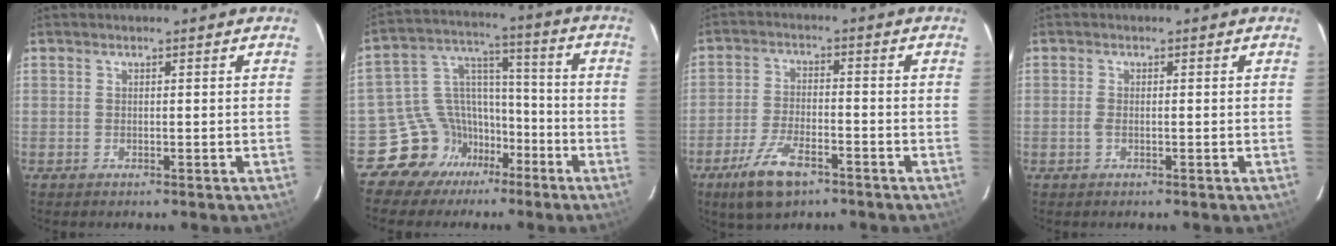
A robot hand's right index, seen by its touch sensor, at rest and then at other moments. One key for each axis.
{"total": 12.2, "fx": -6.8, "fy": 9.7, "fz": 2.9, "tx": -0.059, "ty": 0.072, "tz": -0.105}
{"total": 9.0, "fx": -5.5, "fy": 3.3, "fz": 6.2, "tx": -0.131, "ty": -0.010, "tz": -0.098}
{"total": 1.5, "fx": -0.3, "fy": 0.7, "fz": 1.3, "tx": -0.035, "ty": 0.002, "tz": -0.006}